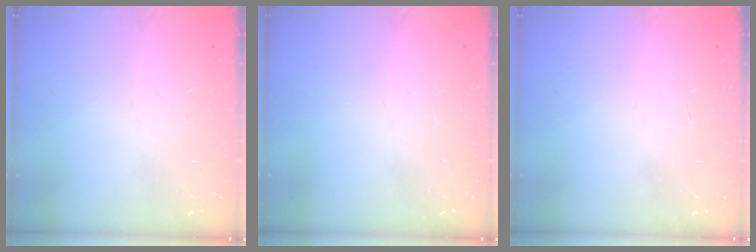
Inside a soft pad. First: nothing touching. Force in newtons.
{"total": 0.0}
{"total": 1.5, "press": 1.5, "slide": 0.1}